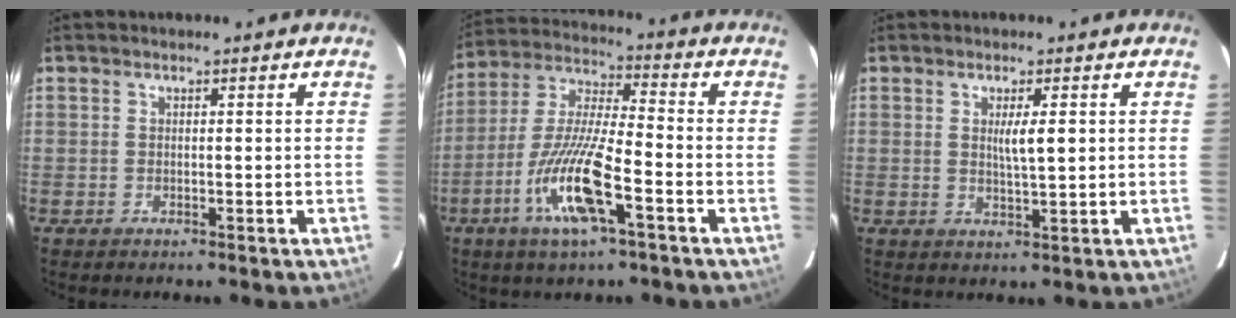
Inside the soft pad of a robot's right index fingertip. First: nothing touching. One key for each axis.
{"total": 13.8, "fx": -5.7, "fy": 1.5, "fz": 12.5, "tx": -0.257, "ty": -0.010, "tz": -0.108}
{"total": 3.2, "fx": 0.7, "fy": 0.2, "fz": 3.1, "tx": -0.054, "ty": -0.004, "tz": 0.012}